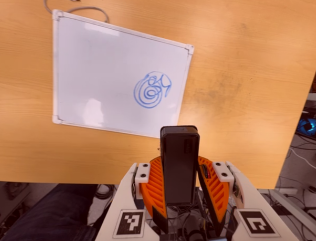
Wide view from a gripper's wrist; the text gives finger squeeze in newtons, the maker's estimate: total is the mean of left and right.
{"total": 4.6, "left": 4.5, "right": 4.7}